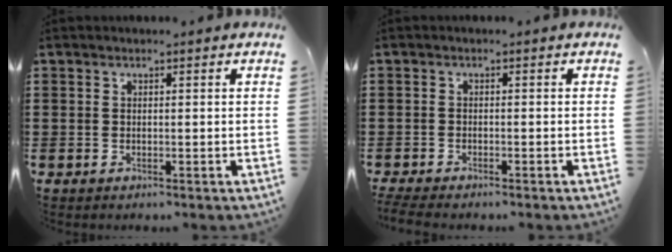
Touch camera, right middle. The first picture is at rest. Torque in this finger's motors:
{"motor_torque": [0.70, -0.47, 0.16, 0.04]}